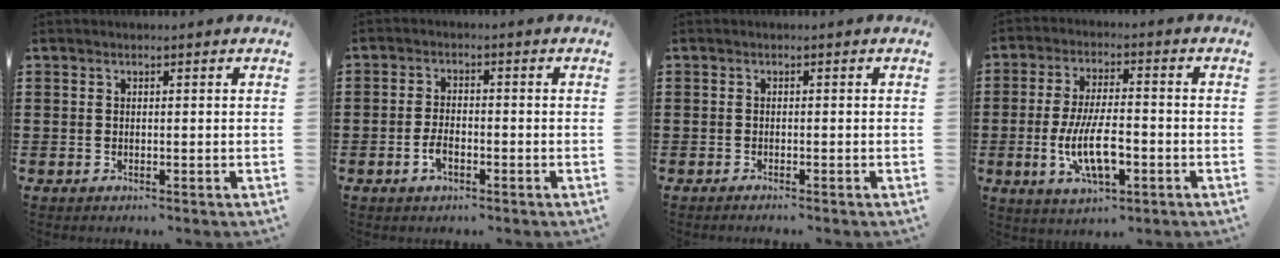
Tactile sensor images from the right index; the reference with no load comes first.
{"total": 3.0, "force": [-1.3, 1.4, 2.3], "torque": [-0.050, 0.000, -0.025]}
{"total": 0.8, "force": [-0.7, -0.1, 0.1], "torque": [-0.004, -0.004, -0.014]}
{"total": 9.4, "force": [-2.6, 3.7, 8.3], "torque": [-0.178, -0.009, -0.049]}